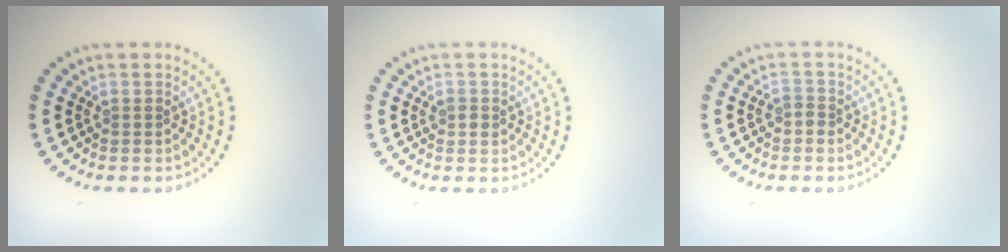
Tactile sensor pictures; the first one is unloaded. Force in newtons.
{"total": 0.9, "press": 0.9, "slide": 0.1}
{"total": 1.0, "press": 0.9, "slide": 0.5}